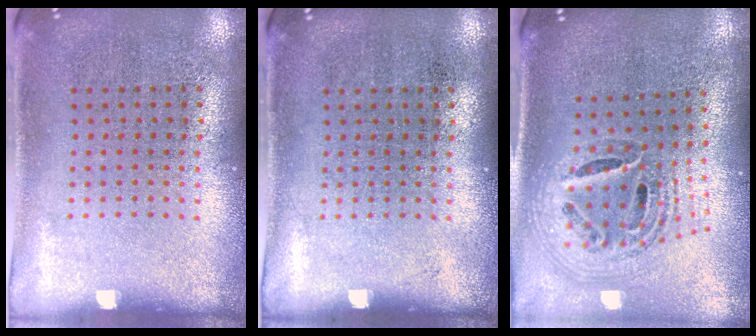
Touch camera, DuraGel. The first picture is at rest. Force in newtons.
{"total": 0.0}
{"total": 1.7, "press": 1.5, "slide": 0.9}